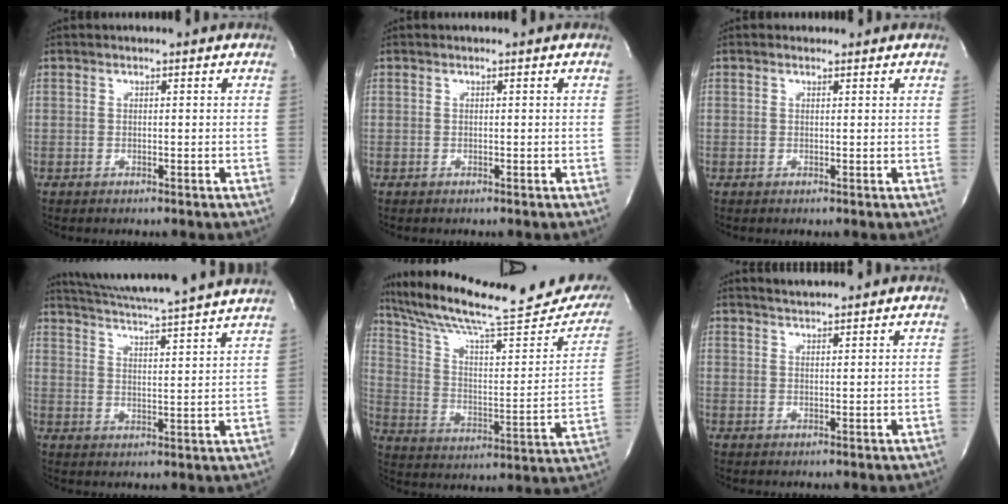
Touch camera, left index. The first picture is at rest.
{"total": 0.0}
{"total": 0.9, "force": [0.8, 0.5, -0.1], "torque": [-0.003, 0.004, 0.008]}
{"total": 20.3, "force": [18.8, -1.4, 7.6], "torque": [-0.139, -0.029, 0.253]}
{"total": 27.5, "force": [23.4, 3.8, 13.9], "torque": [-0.222, -0.039, 0.325]}
{"total": 3.6, "force": [3.5, 0.2, 0.9], "torque": [-0.019, 0.019, 0.059]}